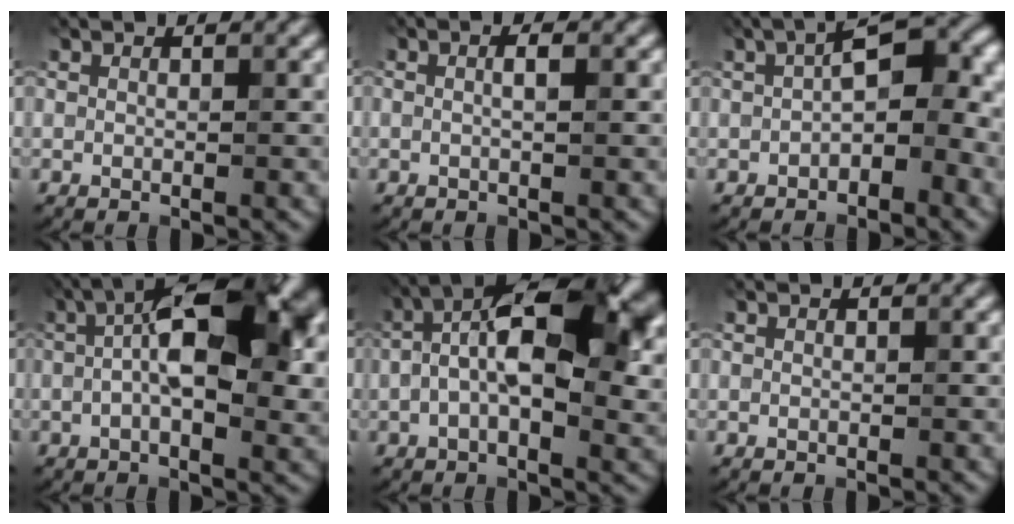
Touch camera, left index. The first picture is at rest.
{"total": 1.1, "force": [0.3, 0.1, 1.1], "torque": [-0.017, -0.006, 0.003]}
{"total": 6.8, "force": [0.2, 3.3, 5.9], "torque": [-0.088, 0.019, -0.009]}
{"total": 12.2, "force": [1.1, 5.2, 11.0], "torque": [-0.155, 0.030, 0.010]}
{"total": 13.8, "force": [1.5, 6.6, 12.1], "torque": [-0.168, 0.042, 0.008]}
{"total": 0.0}